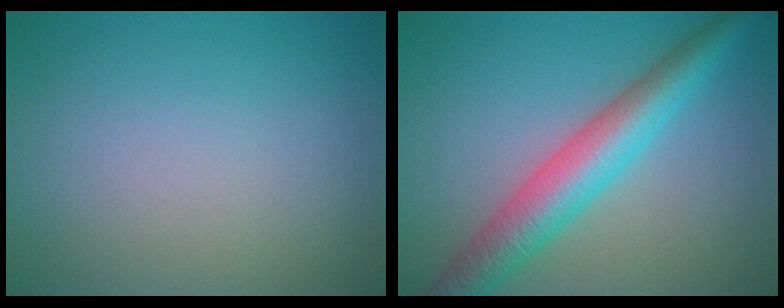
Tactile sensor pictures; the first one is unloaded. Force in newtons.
{"total": 6.4, "press": 6.4, "slide": 0.1}